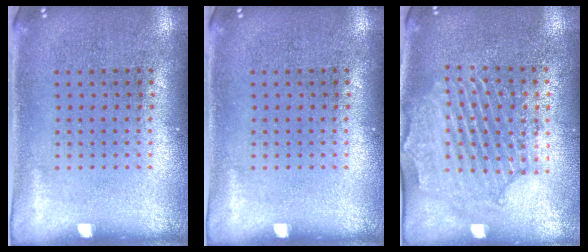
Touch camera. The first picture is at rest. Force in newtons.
{"total": 0.0}
{"total": 2.1, "press": 2.0, "slide": 0.6}